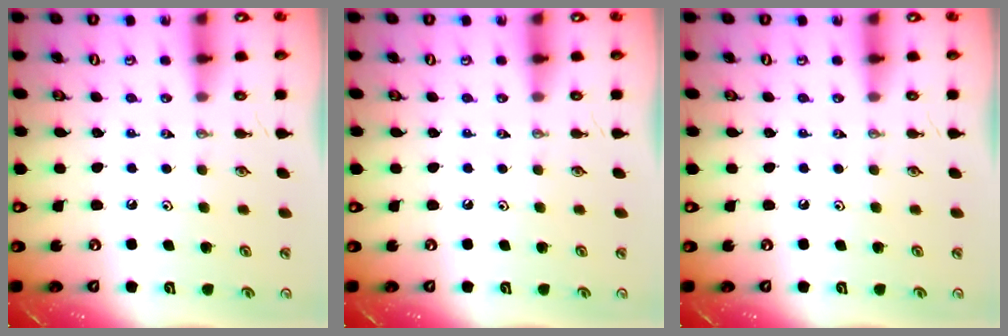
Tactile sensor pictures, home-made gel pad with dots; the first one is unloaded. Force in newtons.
{"total": 0.0}
{"total": 0.0}